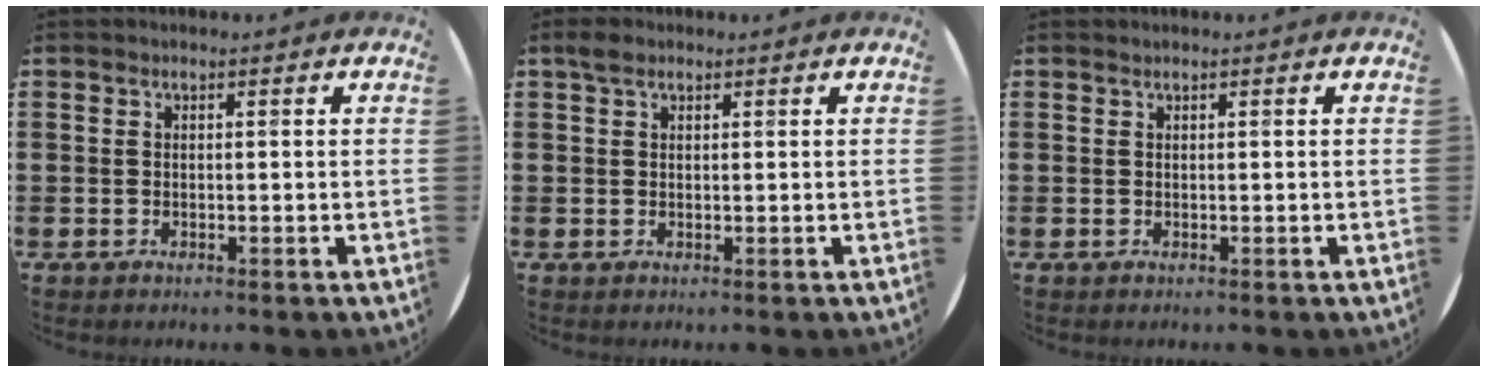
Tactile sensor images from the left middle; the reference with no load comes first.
{"total": 1.5, "force": [1.1, 0.8, 0.5], "torque": [-0.004, 0.002, 0.019]}
{"total": 0.0}